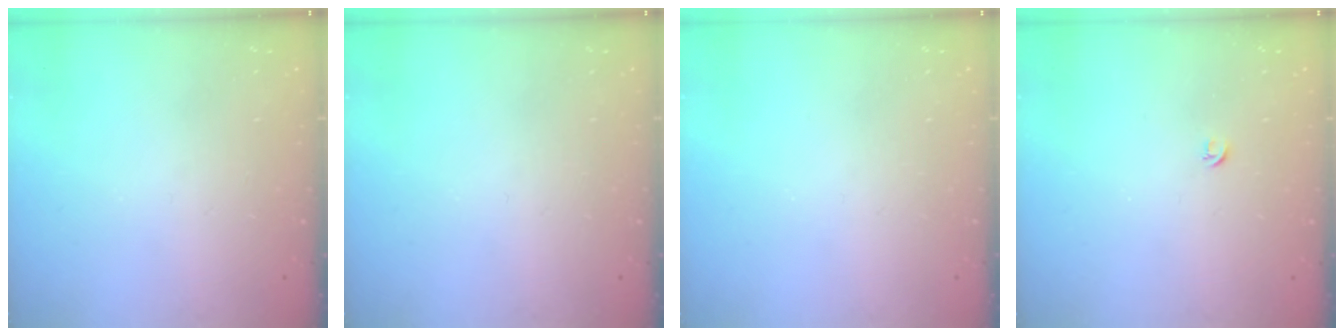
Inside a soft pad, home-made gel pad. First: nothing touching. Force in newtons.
{"total": 0.0}
{"total": 0.0}
{"total": 3.4, "press": 3.3, "slide": 0.6}